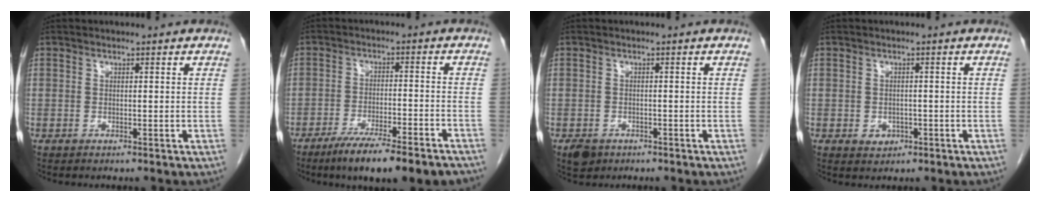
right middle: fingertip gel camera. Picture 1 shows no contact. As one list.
[{"total": 13.4, "force": [-10.3, 1.3, 8.4], "torque": [-0.111, -0.022, -0.156]}, {"total": 2.4, "force": [-1.5, 1.7, 0.8], "torque": [-0.015, 0.001, -0.018]}, {"total": 1.9, "force": [-0.6, 1.6, 0.8], "torque": [-0.011, 0.004, 0.000]}]